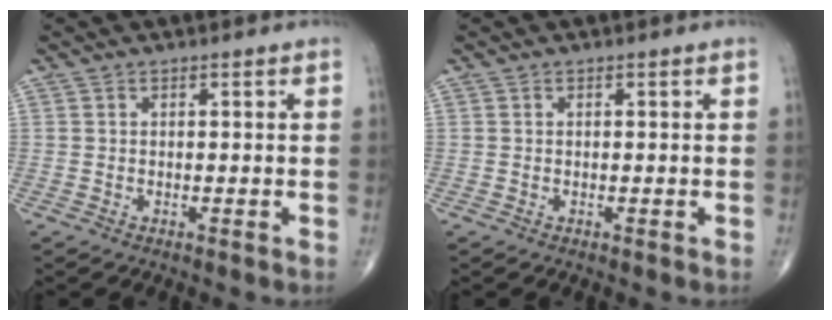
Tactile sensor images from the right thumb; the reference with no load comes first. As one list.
[{"total": 0.0}]